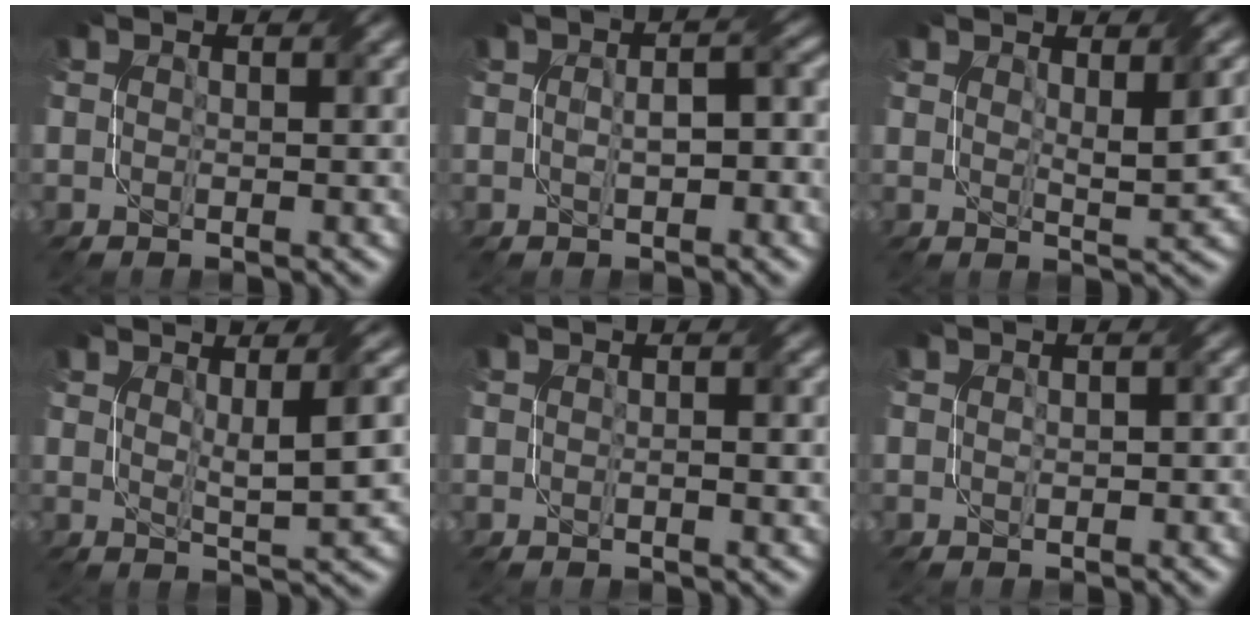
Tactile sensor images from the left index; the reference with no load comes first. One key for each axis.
{"total": 3.3, "fx": -0.3, "fy": 1.6, "fz": 2.9, "tx": -0.042, "ty": 0.007, "tz": -0.001}
{"total": 2.8, "fx": 1.3, "fy": 0.5, "fz": 2.4, "tx": -0.037, "ty": -0.003, "tz": 0.024}
{"total": 4.6, "fx": 1.4, "fy": 0.9, "fz": 4.3, "tx": -0.061, "ty": -0.001, "tz": 0.025}
{"total": 1.0, "fx": -0.1, "fy": 0.2, "fz": 1.0, "tx": -0.017, "ty": -0.002, "tz": -0.001}
{"total": 0.9, "fx": -0.2, "fy": 0.6, "fz": 0.6, "tx": -0.012, "ty": 0.000, "tz": 0.001}